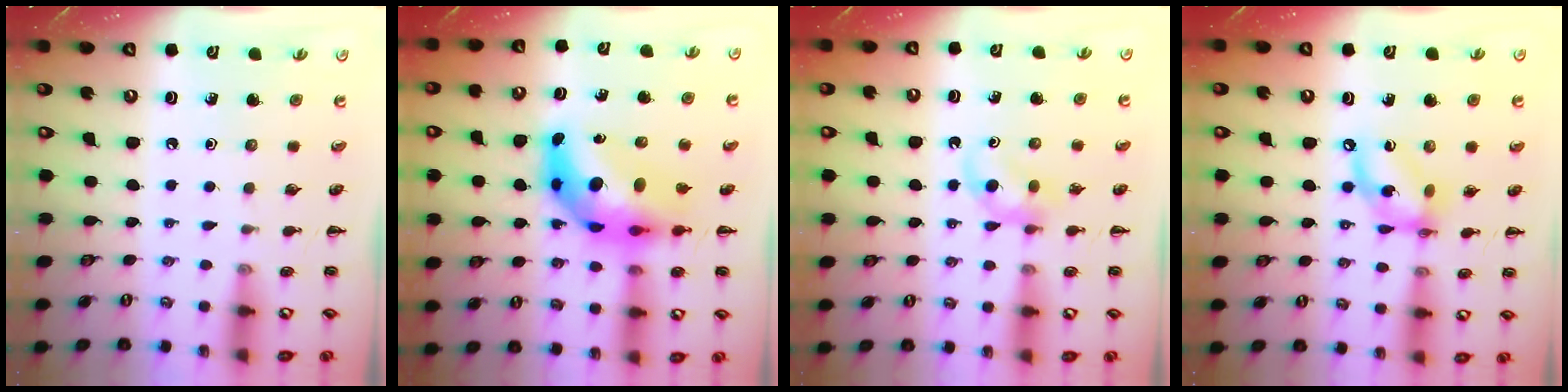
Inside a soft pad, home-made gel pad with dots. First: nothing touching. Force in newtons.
{"total": 10.5, "press": 10.0, "slide": 3.2}
{"total": 4.7, "press": 4.5, "slide": 1.3}
{"total": 11.4, "press": 11.0, "slide": 2.8}